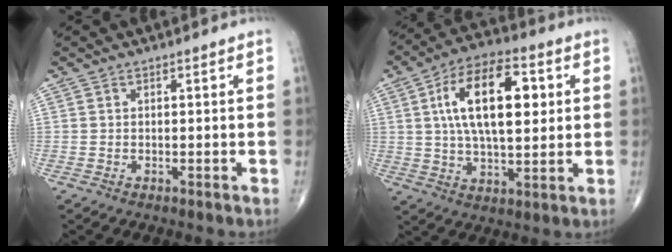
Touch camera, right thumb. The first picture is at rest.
{"total": 17.6, "force": [3.9, 8.3, 15.0], "torque": [-0.241, 0.007, 0.063]}